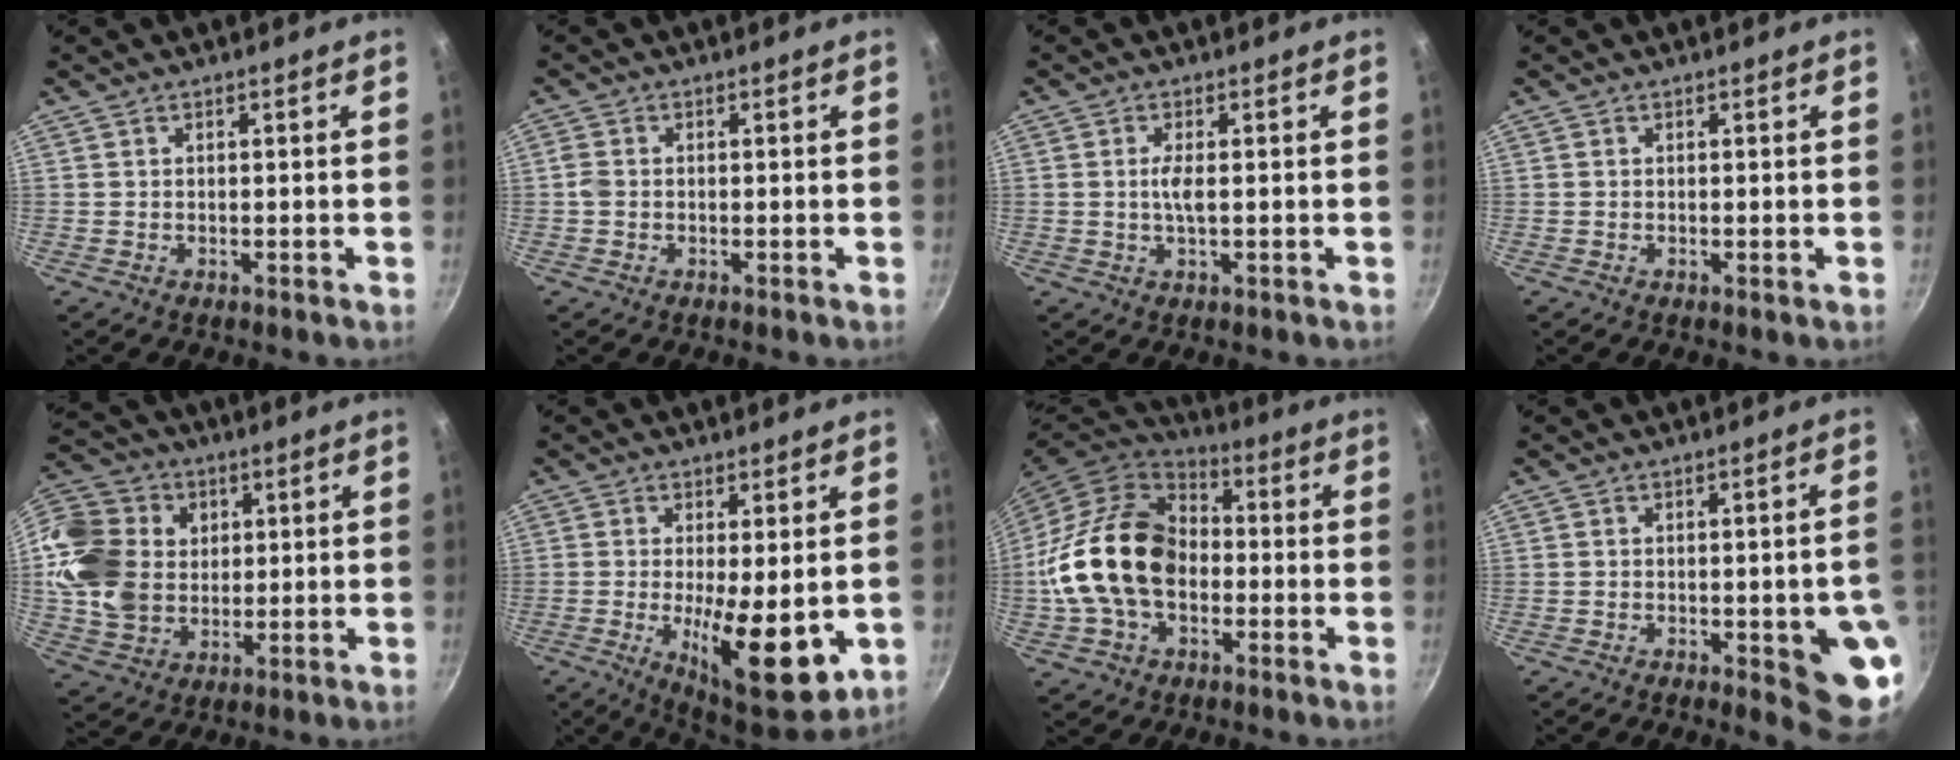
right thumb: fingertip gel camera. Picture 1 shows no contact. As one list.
[{"total": 1.7, "force": [-0.3, 1.4, 0.9], "torque": [-0.020, 0.005, -0.010]}, {"total": 2.8, "force": [0.1, 0.7, 2.7], "torque": [-0.061, 0.001, 0.001]}, {"total": 0.0}, {"total": 18.8, "force": [3.9, 15.3, 10.1], "torque": [-0.185, 0.007, 0.077]}, {"total": 13.9, "force": [-2.0, 4.7, 13.0], "torque": [-0.183, -0.013, -0.018]}, {"total": 21.0, "force": [-1.9, 15.0, 14.6], "torque": [-0.248, 0.040, -0.042]}, {"total": 10.2, "force": [-2.5, 3.0, 9.4], "torque": [-0.083, 0.010, -0.027]}]